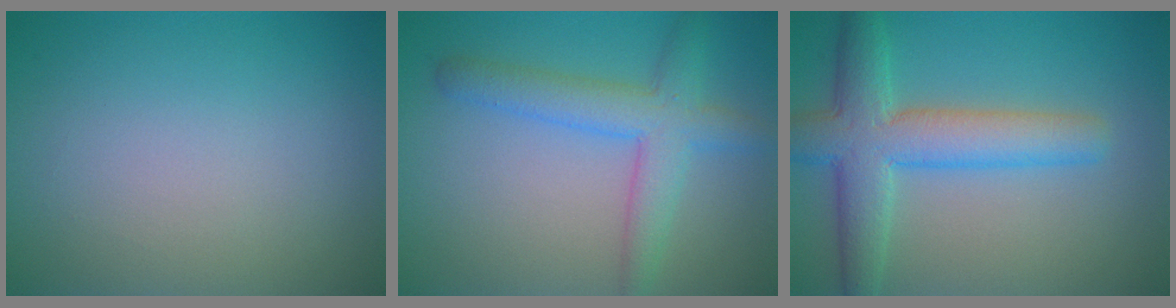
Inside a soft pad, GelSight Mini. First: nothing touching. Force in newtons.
{"total": 4.6, "press": 4.6, "slide": 0.1}
{"total": 6.5, "press": 6.5, "slide": 0.3}